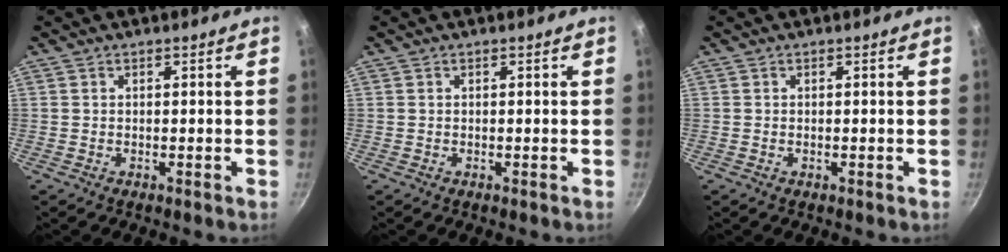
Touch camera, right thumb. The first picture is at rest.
{"total": 0.0}
{"total": 0.0}